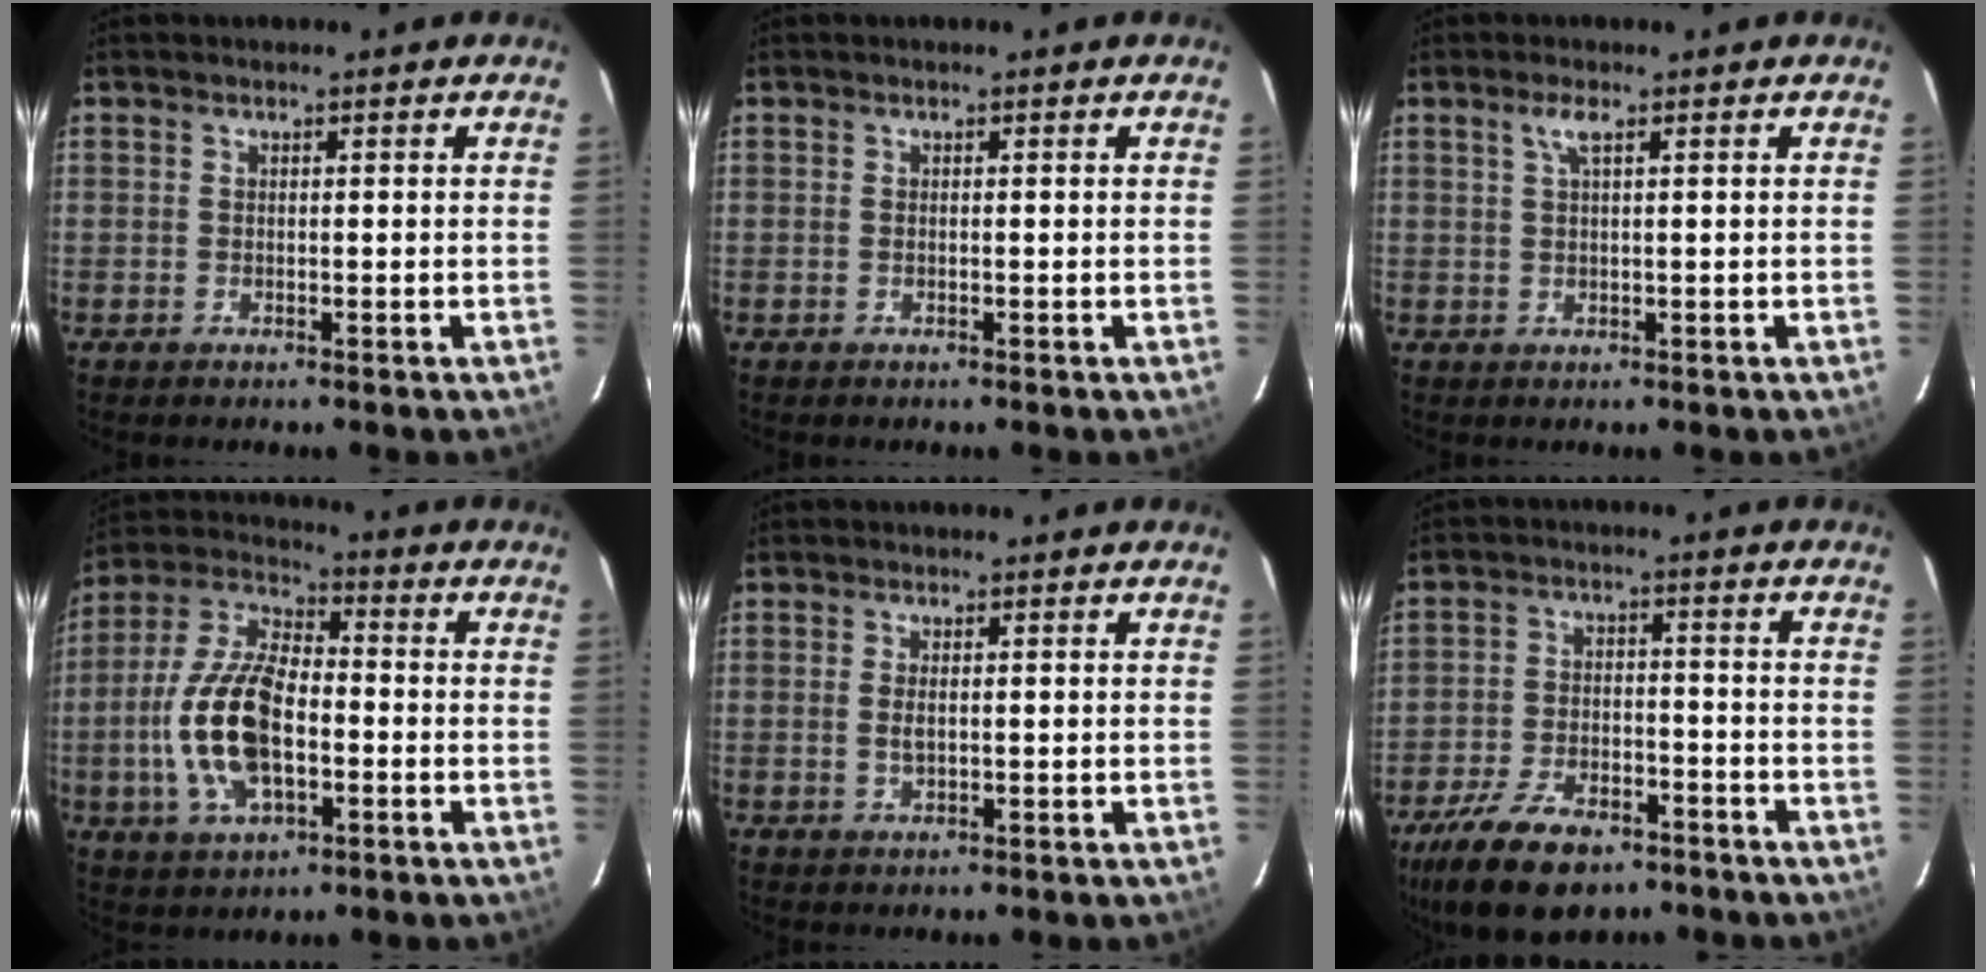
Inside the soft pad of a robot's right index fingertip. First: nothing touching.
{"total": 0.0}
{"total": 1.9, "force": [1.0, 0.1, 1.7], "torque": [-0.033, 0.003, 0.019]}
{"total": 15.7, "force": [-3.2, 7.5, 13.4], "torque": [-0.288, 0.003, -0.061]}
{"total": 1.9, "force": [0.0, 0.8, 1.7], "torque": [-0.034, -0.001, 0.002]}
{"total": 14.8, "force": [-10.2, 7.2, 8.1], "torque": [-0.188, -0.013, -0.171]}